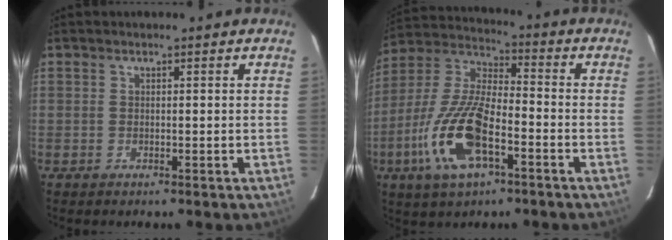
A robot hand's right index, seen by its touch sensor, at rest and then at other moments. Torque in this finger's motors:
{"motor_torque": [1.83, -0.31, 0.45, 0.21]}